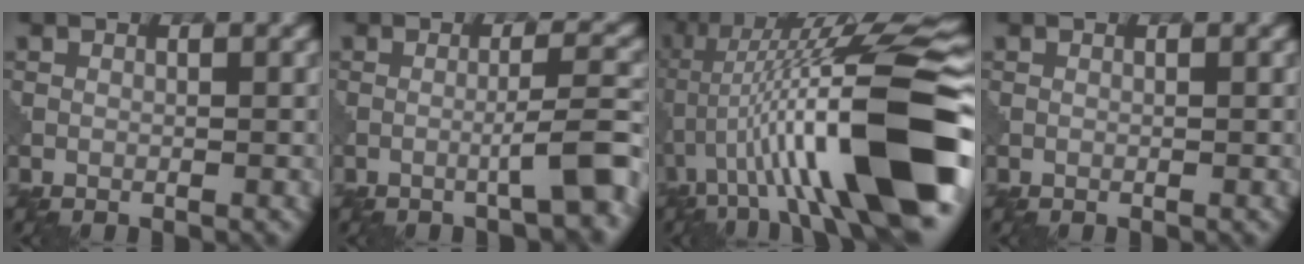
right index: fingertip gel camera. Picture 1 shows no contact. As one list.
[{"total": 4.1, "force": [-1.7, 0.3, 3.7], "torque": [-0.049, 0.018, -0.039]}, {"total": 16.4, "force": [-2.7, 2.9, 15.9], "torque": [-0.249, 0.041, -0.038]}, {"total": 0.0}]